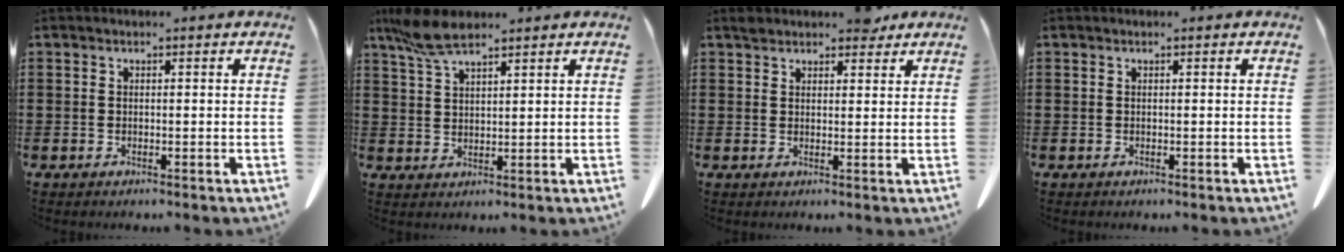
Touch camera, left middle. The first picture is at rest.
{"total": 6.5, "force": [4.7, 1.6, 4.2], "torque": [-0.093, -0.002, 0.088]}
{"total": 3.9, "force": [3.3, 1.5, 1.5], "torque": [-0.020, -0.004, 0.061]}
{"total": 0.0}